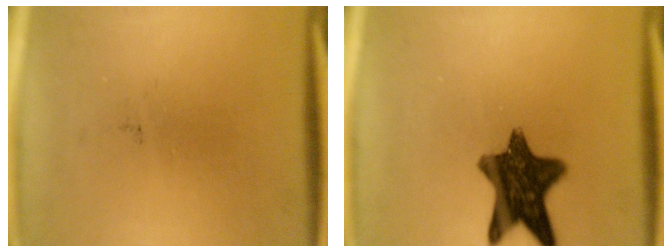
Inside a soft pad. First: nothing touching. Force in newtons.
{"total": 11.8}